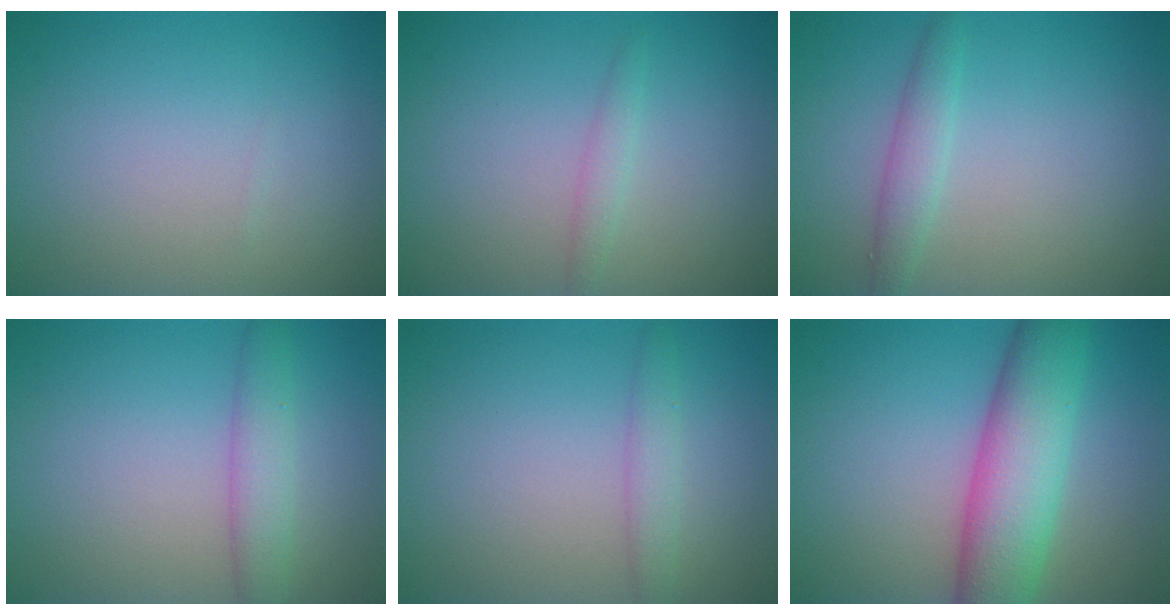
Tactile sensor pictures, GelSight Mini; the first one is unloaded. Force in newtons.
{"total": 1.2, "press": 1.2, "slide": 0.1}
{"total": 1.9, "press": 1.9, "slide": 0.0}
{"total": 2.9, "press": 2.9, "slide": 0.1}
{"total": 1.8, "press": 1.8, "slide": 0.1}
{"total": 8.3, "press": 8.3, "slide": 0.1}